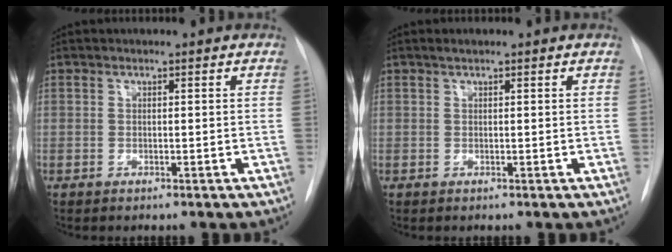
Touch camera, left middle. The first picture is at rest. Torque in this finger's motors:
{"motor_torque": [0.28, -0.20, -0.01, 0.00]}